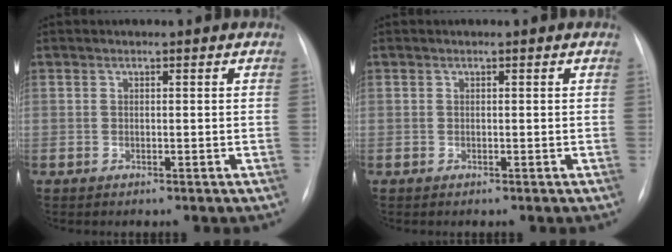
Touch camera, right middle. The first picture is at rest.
{"total": 0.0}